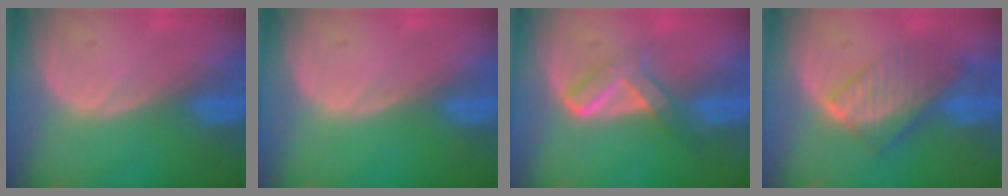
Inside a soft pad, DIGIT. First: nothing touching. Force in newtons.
{"total": 0.0}
{"total": 5.1, "press": 4.9, "slide": 1.5}
{"total": 8.0, "press": 7.1, "slide": 3.7}